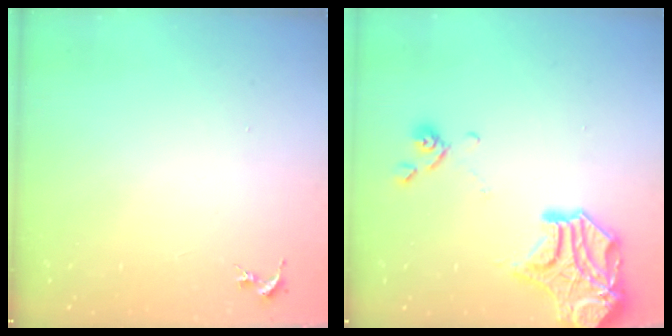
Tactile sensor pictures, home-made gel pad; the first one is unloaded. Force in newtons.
{"total": 15.9, "press": 15.6, "slide": 2.9}